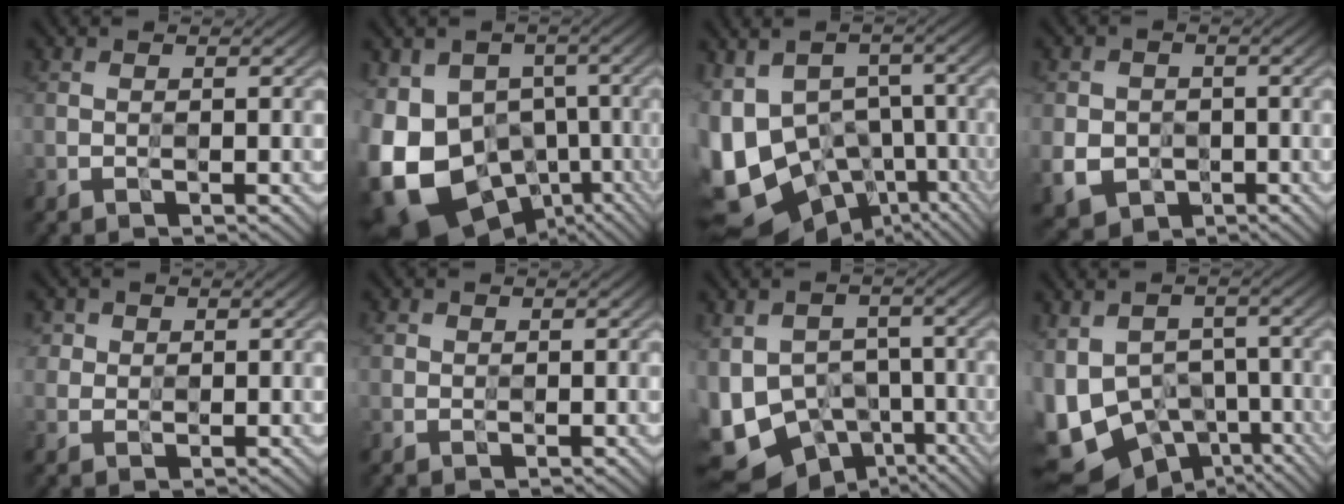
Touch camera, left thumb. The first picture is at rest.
{"total": 17.7, "force": [-6.2, 12.7, 10.7], "torque": [-0.254, -0.018, -0.097]}
{"total": 14.6, "force": [-4.4, 10.3, 9.3], "torque": [-0.223, -0.014, -0.039]}
{"total": 5.3, "force": [-1.3, 4.7, 2.1], "torque": [-0.055, -0.019, -0.032]}
{"total": 2.3, "force": [1.0, 2.0, 0.5], "torque": [-0.016, -0.004, 0.022]}
{"total": 0.8, "force": [0.3, 0.7, 0.1], "torque": [-0.001, 0.000, 0.006]}
{"total": 12.5, "force": [-5.5, 9.3, 6.1], "torque": [-0.161, -0.023, -0.073]}
{"total": 11.9, "force": [-3.9, 9.0, 6.8], "torque": [-0.177, -0.024, -0.037]}